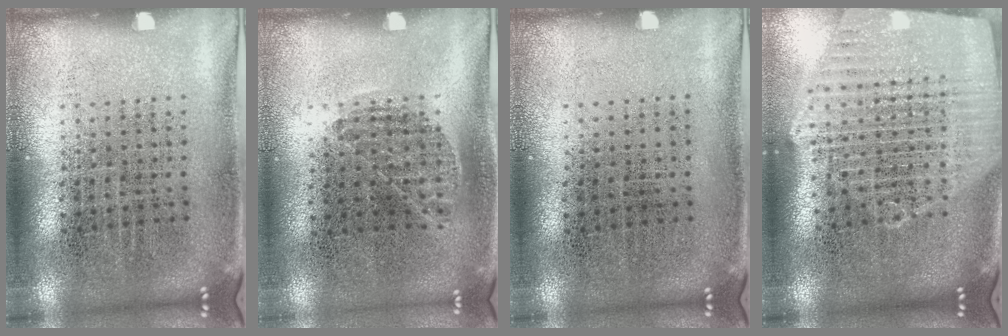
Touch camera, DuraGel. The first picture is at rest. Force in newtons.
{"total": 0.8, "press": 0.6, "slide": 0.5}
{"total": 0.0}
{"total": 2.2, "press": 2.0, "slide": 1.0}